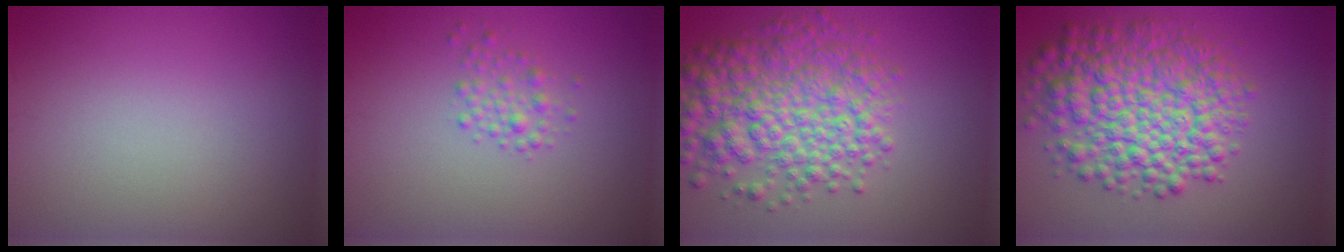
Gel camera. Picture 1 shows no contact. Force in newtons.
{"total": 1.7, "press": 1.7, "slide": 0.1}
{"total": 7.7, "press": 7.7, "slide": 0.2}
{"total": 9.5, "press": 9.5, "slide": 0.2}